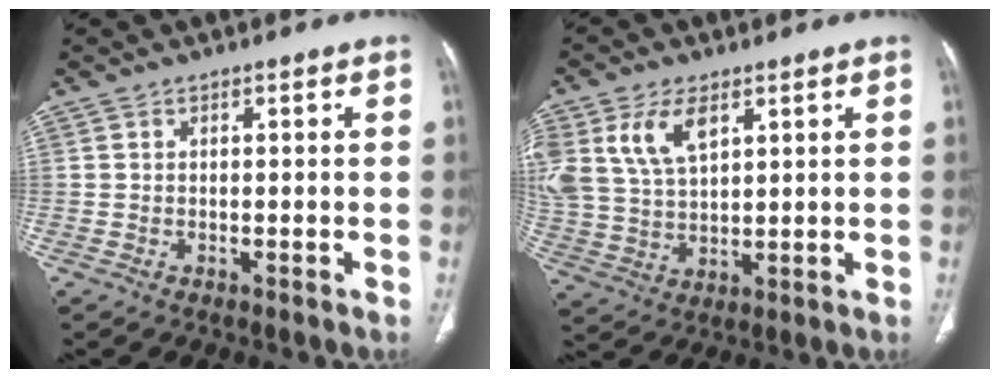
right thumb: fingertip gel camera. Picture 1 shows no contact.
{"total": 11.5, "force": [5.3, 6.5, 7.9], "torque": [-0.159, -0.010, 0.115]}